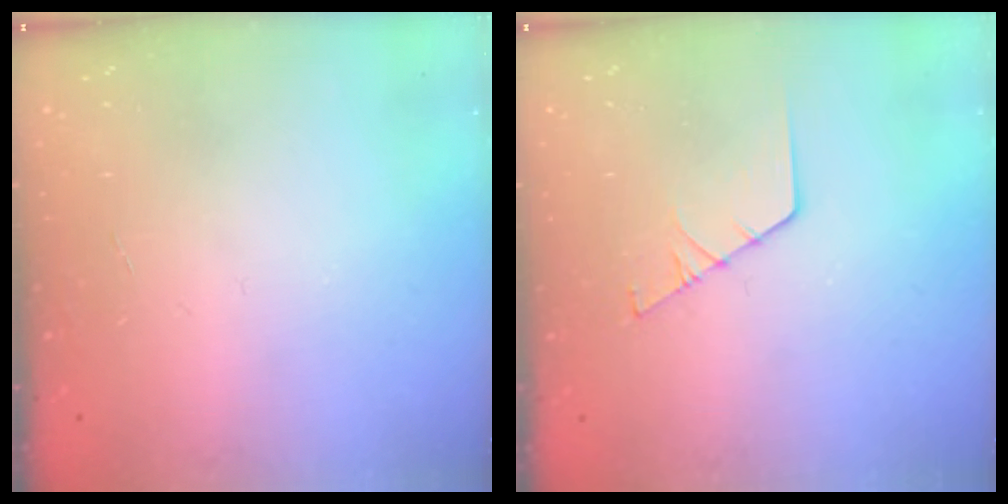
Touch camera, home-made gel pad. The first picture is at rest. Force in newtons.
{"total": 2.2, "press": 2.2, "slide": 0.0}